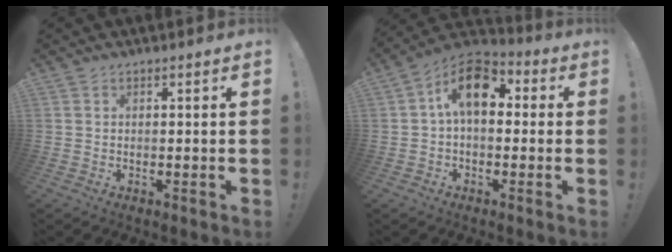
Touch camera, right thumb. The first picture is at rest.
{"total": 12.0, "force": [2.9, 7.3, 9.0], "torque": [-0.141, 0.008, 0.058]}